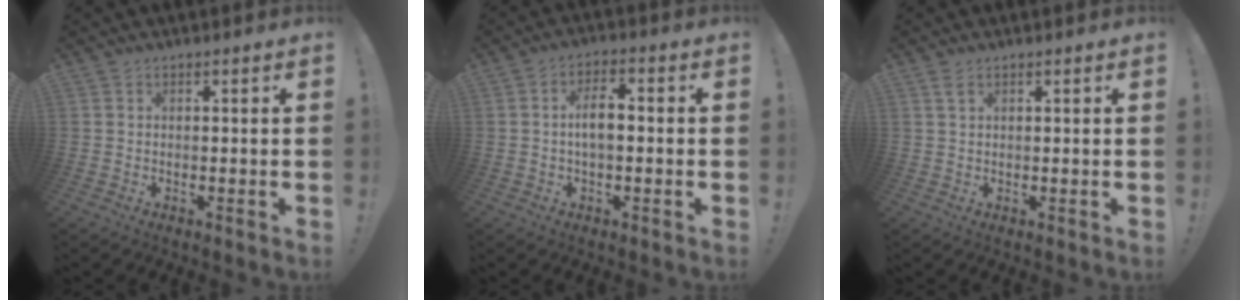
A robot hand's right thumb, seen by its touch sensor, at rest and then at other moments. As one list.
[{"total": 6.3, "force": [-0.2, 2.8, 5.7], "torque": [-0.099, 0.005, -0.007]}, {"total": 2.0, "force": [1.2, 0.8, 1.4], "torque": [-0.028, 0.000, 0.022]}]